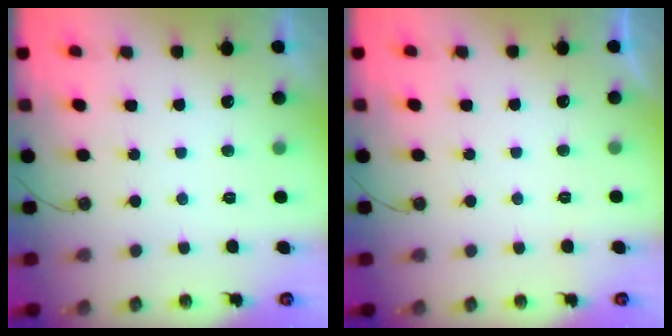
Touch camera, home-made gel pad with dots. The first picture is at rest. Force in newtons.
{"total": 0.0}